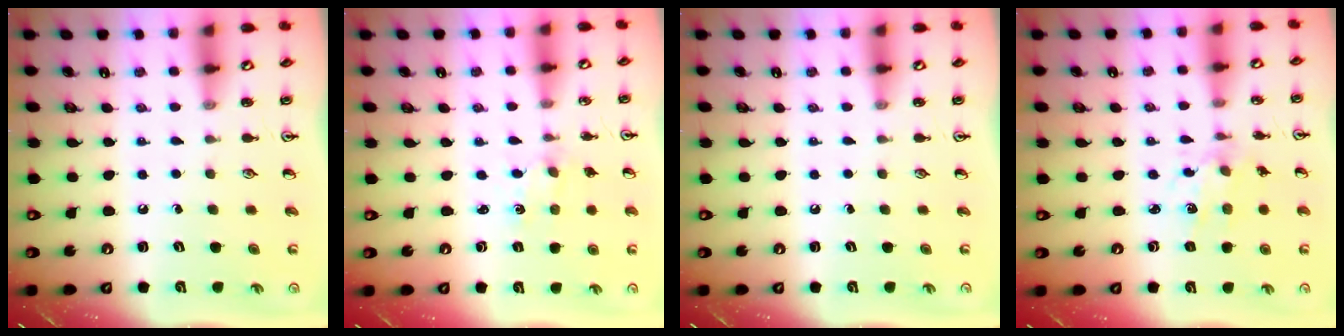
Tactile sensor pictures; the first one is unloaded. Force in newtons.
{"total": 0.0}
{"total": 0.0}
{"total": 3.0, "press": 2.8, "slide": 0.9}